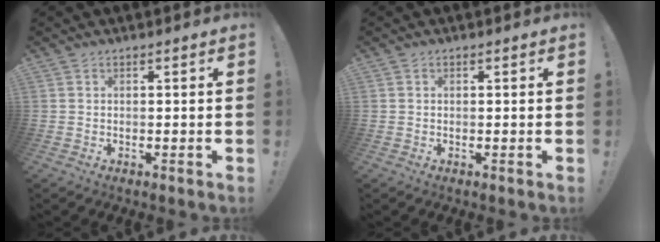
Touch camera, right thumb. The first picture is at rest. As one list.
[{"total": 0.0}]